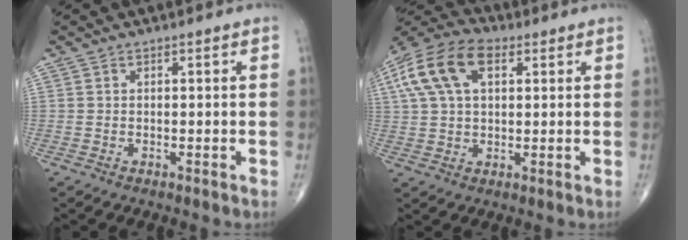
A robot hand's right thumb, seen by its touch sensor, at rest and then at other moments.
{"total": 14.2, "force": [4.9, 8.2, 10.5], "torque": [-0.202, 0.021, 0.084]}